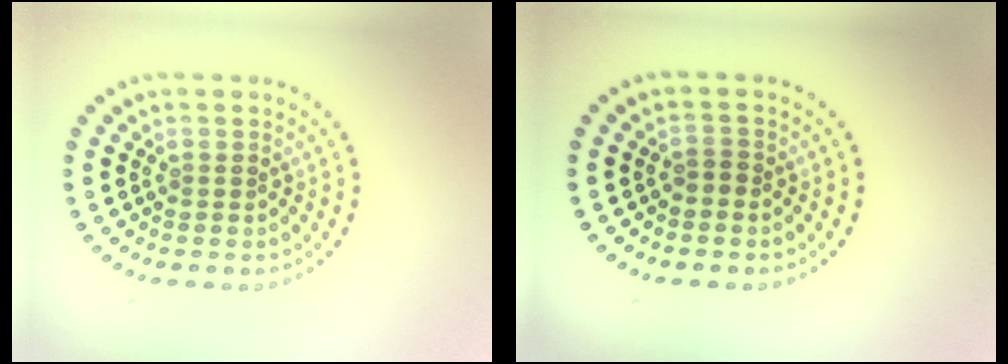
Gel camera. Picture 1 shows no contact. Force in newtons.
{"total": 0.8, "press": 0.6, "slide": 0.5}